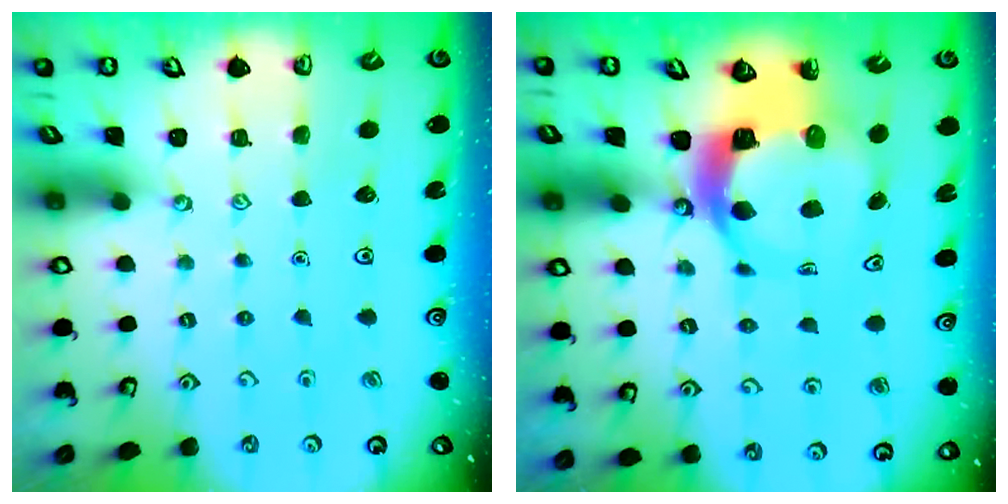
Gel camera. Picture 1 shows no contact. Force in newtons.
{"total": 8.9, "press": 8.9, "slide": 1.2}